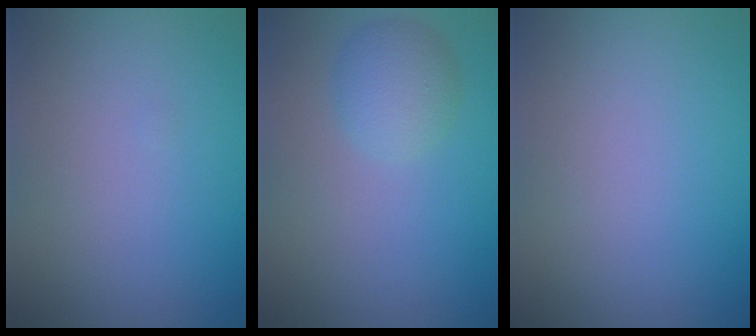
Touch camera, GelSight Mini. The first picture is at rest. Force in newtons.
{"total": 2.9, "press": 2.9, "slide": 0.1}
{"total": 0.0}